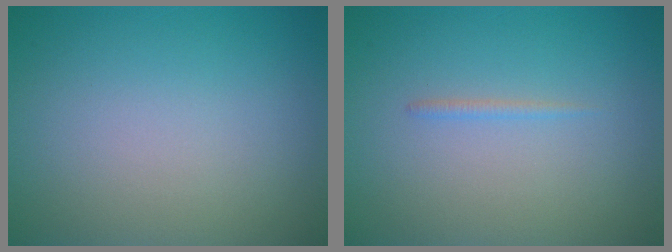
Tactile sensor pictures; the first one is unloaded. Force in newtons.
{"total": 0.6, "press": 0.6, "slide": 0.0}